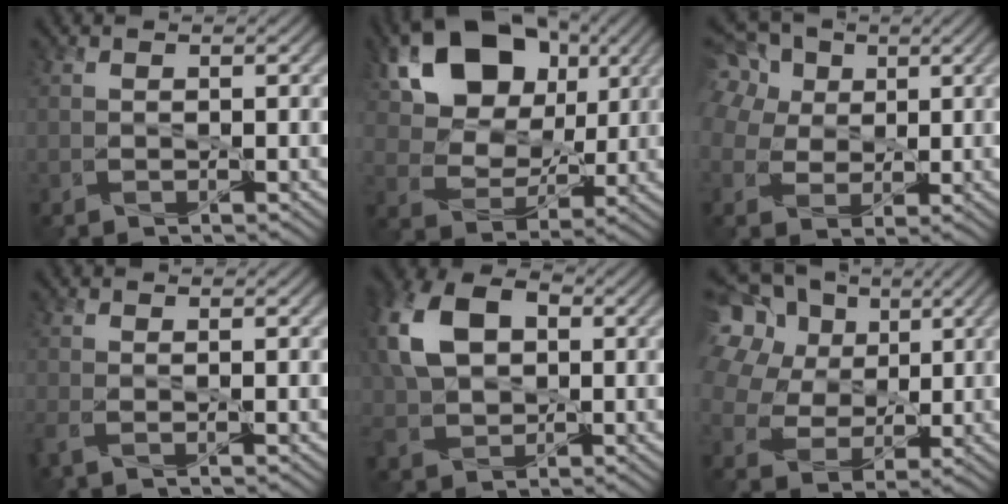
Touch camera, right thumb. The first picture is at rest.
{"total": 16.6, "force": [7.0, 11.4, 9.8], "torque": [-0.220, 0.036, 0.120]}
{"total": 10.1, "force": [4.1, 7.6, 5.3], "torque": [-0.159, 0.039, 0.060]}
{"total": 1.5, "force": [-0.6, 0.2, 1.4], "torque": [-0.041, -0.007, -0.017]}
{"total": 11.0, "force": [2.3, 7.5, 7.7], "torque": [-0.188, 0.020, 0.030]}
{"total": 19.8, "force": [8.8, 14.6, 10.0], "torque": [-0.296, 0.046, 0.185]}